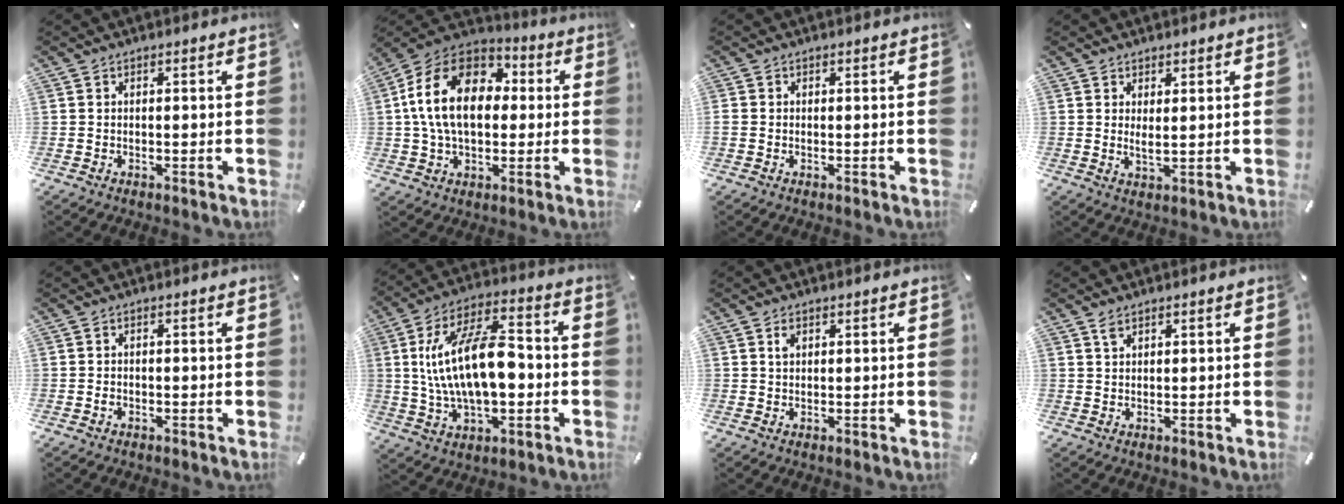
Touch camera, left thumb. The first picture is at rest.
{"total": 18.3, "force": [2.1, 12.8, 12.9], "torque": [-0.277, 0.011, 0.031]}
{"total": 0.5, "force": [-0.1, 0.5, 0.2], "torque": [-0.003, 0.003, -0.002]}
{"total": 2.5, "force": [1.4, 0.8, 1.9], "torque": [-0.024, -0.008, 0.023]}
{"total": 0.9, "force": [-0.5, 0.6, 0.5], "torque": [-0.012, 0.000, -0.011]}
{"total": 20.4, "force": [0.0, 11.0, 17.2], "torque": [-0.327, 0.009, 0.000]}
{"total": 1.6, "force": [0.7, 1.0, 0.9], "torque": [-0.016, -0.002, 0.013]}
{"total": 1.8, "force": [1.3, 0.8, 1.0], "torque": [-0.022, -0.002, 0.024]}